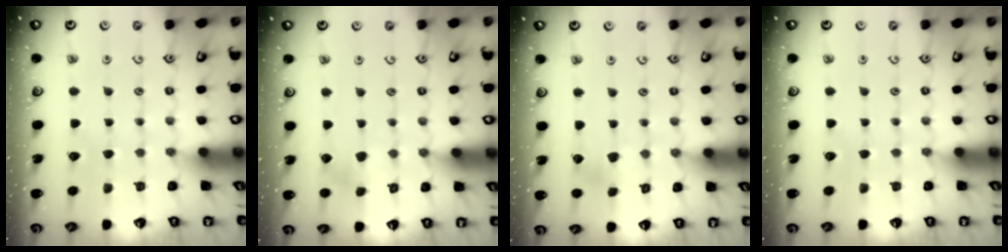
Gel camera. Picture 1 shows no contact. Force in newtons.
{"total": 4.4, "press": 4.3, "slide": 0.9}
{"total": 3.2, "press": 3.2, "slide": 0.4}
{"total": 0.0}